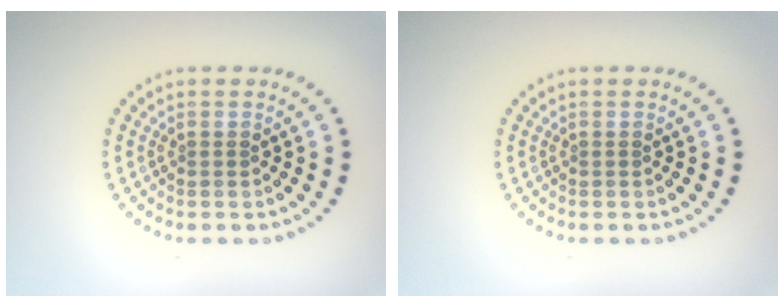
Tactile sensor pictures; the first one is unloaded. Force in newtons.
{"total": 0.0}